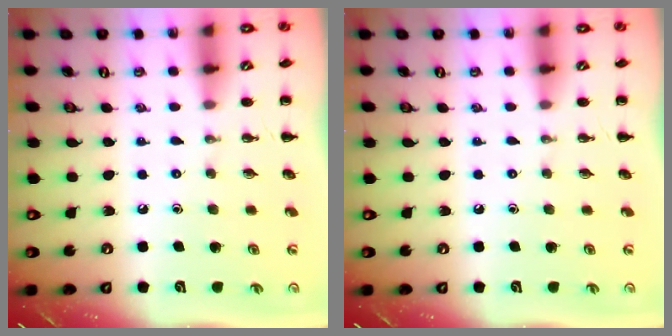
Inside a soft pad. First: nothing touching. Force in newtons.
{"total": 0.0}